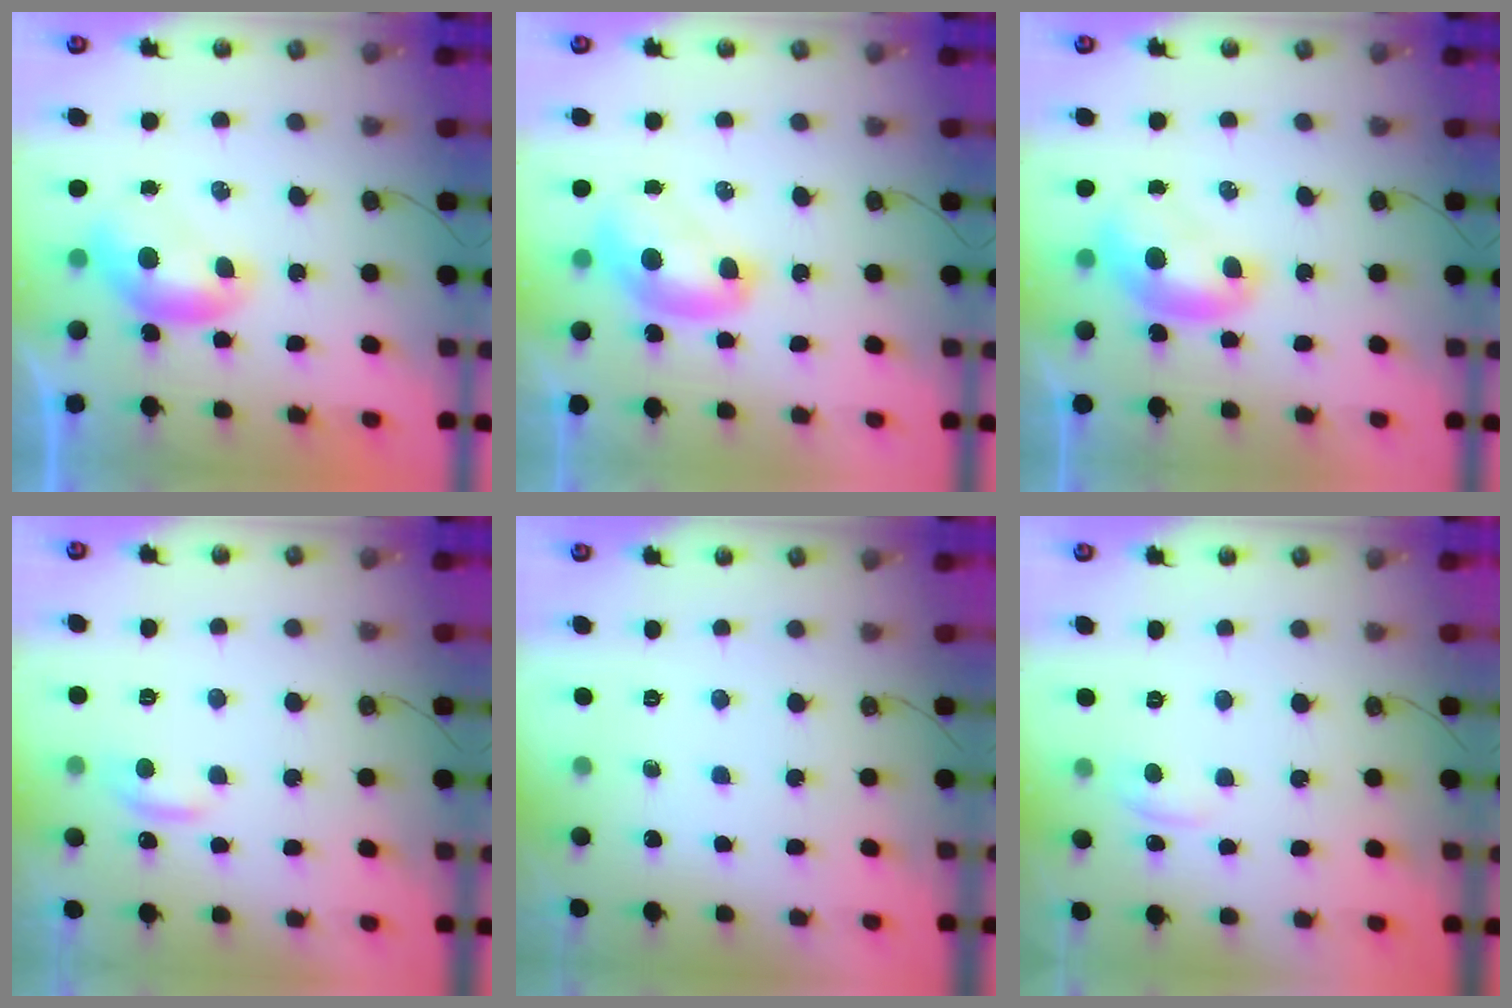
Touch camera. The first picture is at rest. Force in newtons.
{"total": 2.0, "press": 2.0, "slide": 0.2}
{"total": 1.1, "press": 1.1, "slide": 0.1}
{"total": 0.6, "press": 0.2, "slide": 0.6}
{"total": 0.0}
{"total": 1.7, "press": 1.6, "slide": 0.6}